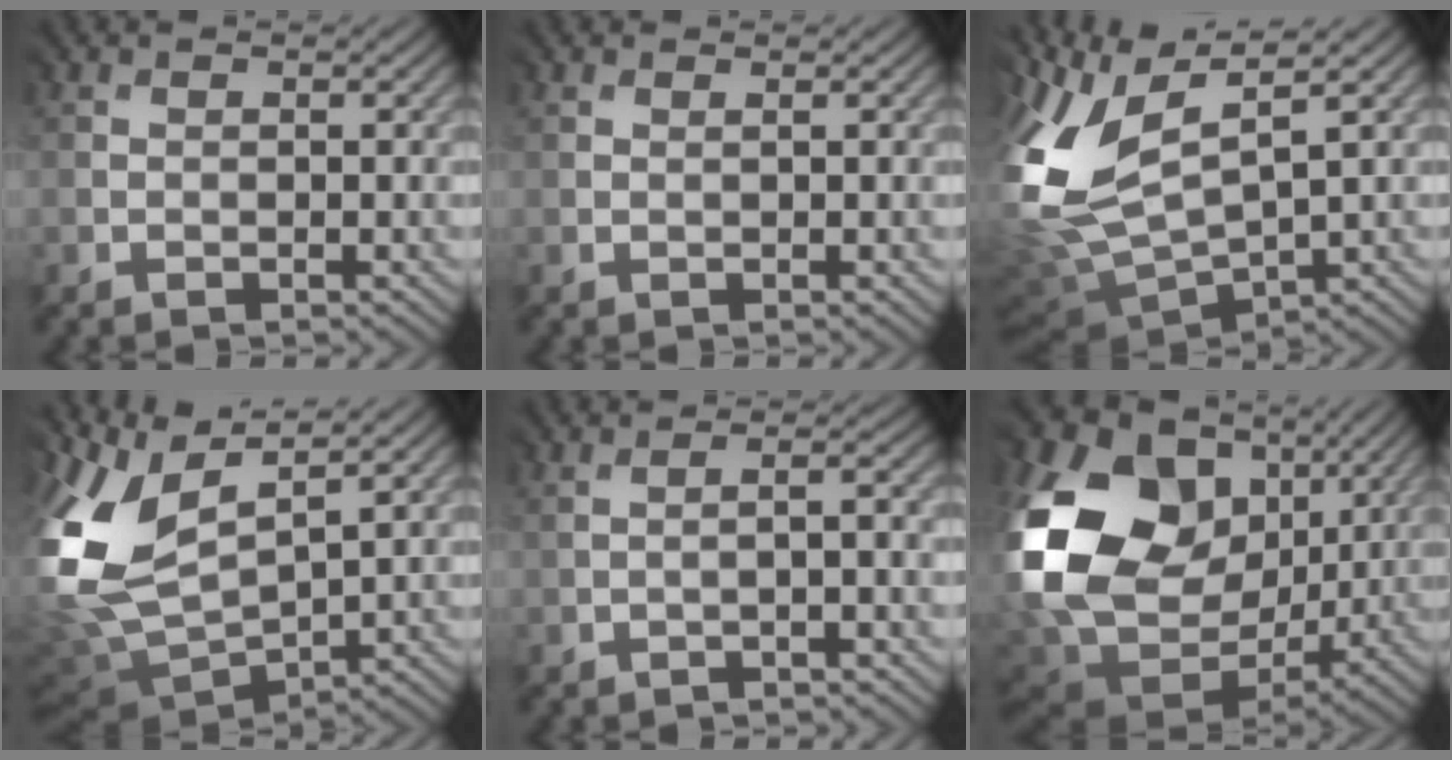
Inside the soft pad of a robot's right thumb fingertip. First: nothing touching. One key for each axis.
{"total": 0.6, "fx": 0.5, "fy": -0.4, "fz": 0.1, "tx": -0.001, "ty": 0.001, "tz": 0.009}
{"total": 10.2, "fx": 2.9, "fy": 4.9, "fz": 8.5, "tx": -0.229, "ty": 0.005, "tz": 0.057}
{"total": 10.7, "fx": 3.7, "fy": 6.0, "fz": 8.0, "tx": -0.227, "ty": 0.006, "tz": 0.072}
{"total": 1.1, "fx": -0.7, "fy": -0.4, "fz": 0.7, "tx": 0.002, "ty": 0.007, "tz": -0.013}
{"total": 19.2, "fx": 4.8, "fy": 15.2, "fz": 10.7, "tx": -0.280, "ty": -0.012, "tz": 0.133}